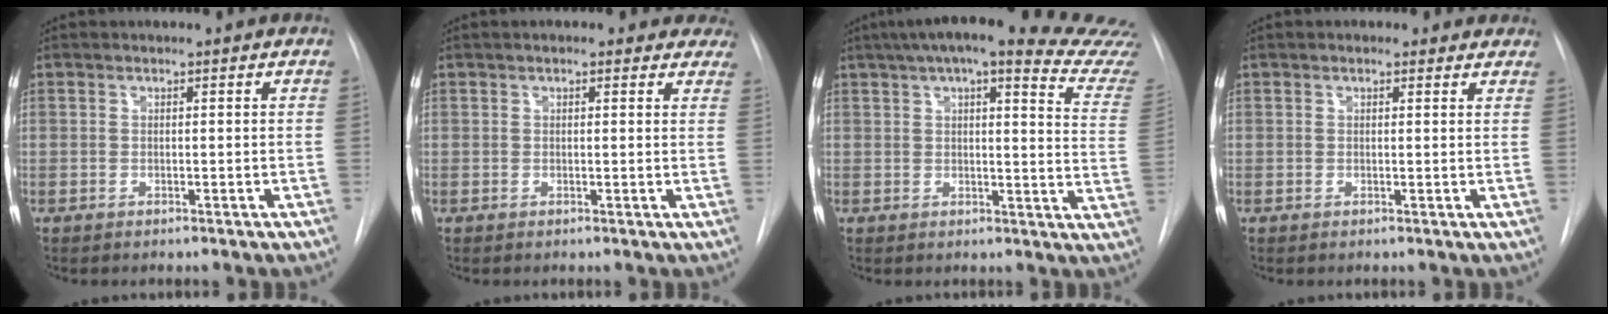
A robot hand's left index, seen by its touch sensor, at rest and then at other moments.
{"total": 14.0, "force": [12.5, 3.8, 5.1], "torque": [-0.022, 0.003, 0.116]}
{"total": 24.1, "force": [21.6, 1.7, 10.6], "torque": [-0.139, -0.057, 0.239]}
{"total": 2.9, "force": [2.3, 1.5, 0.9], "torque": [0.000, 0.006, 0.018]}